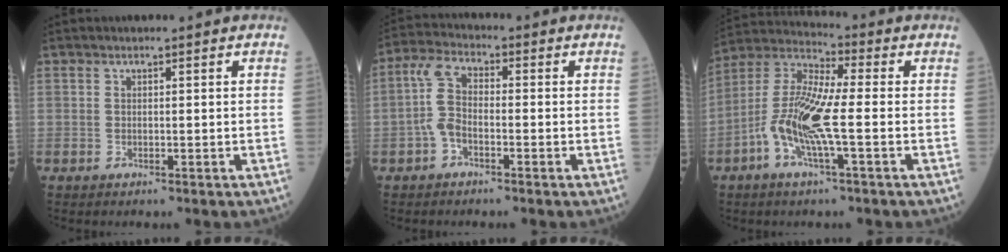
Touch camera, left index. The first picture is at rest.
{"total": 4.8, "force": [-1.1, 2.4, 4.0], "torque": [-0.092, 0.011, -0.028]}
{"total": 11.5, "force": [-2.5, 1.4, 11.1], "torque": [-0.237, 0.012, -0.054]}